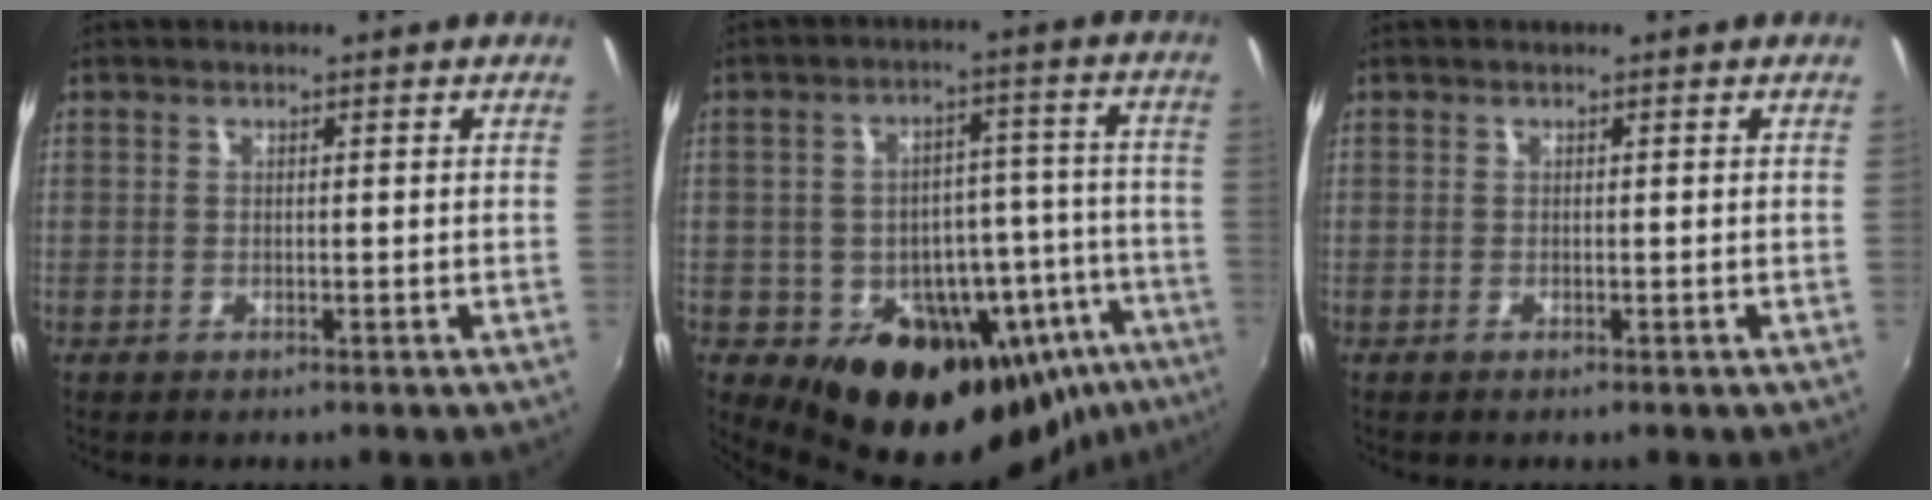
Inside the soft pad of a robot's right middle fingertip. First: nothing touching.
{"total": 24.6, "force": [-13.0, 15.8, 13.7], "torque": [-0.212, 0.021, -0.155]}
{"total": 0.0}